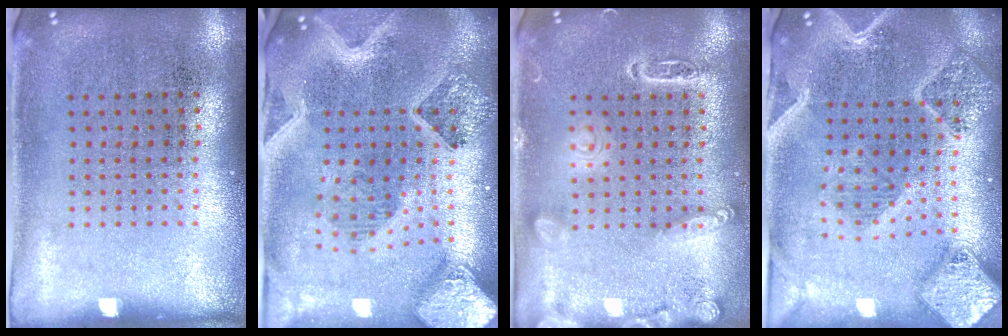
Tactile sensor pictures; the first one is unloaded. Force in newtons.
{"total": 3.6, "press": 2.9, "slide": 2.1}
{"total": 2.8, "press": 2.8, "slide": 0.2}
{"total": 2.9, "press": 2.6, "slide": 1.4}